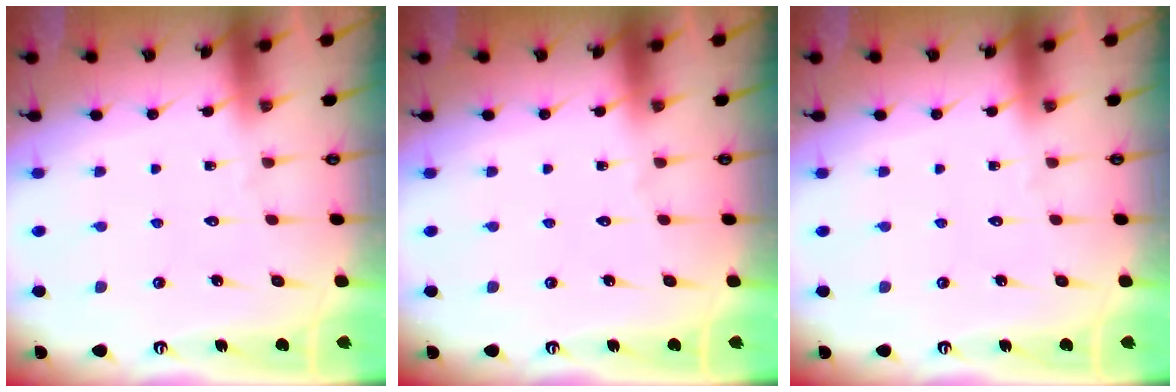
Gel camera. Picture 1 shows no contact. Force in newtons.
{"total": 0.0}
{"total": 0.0}